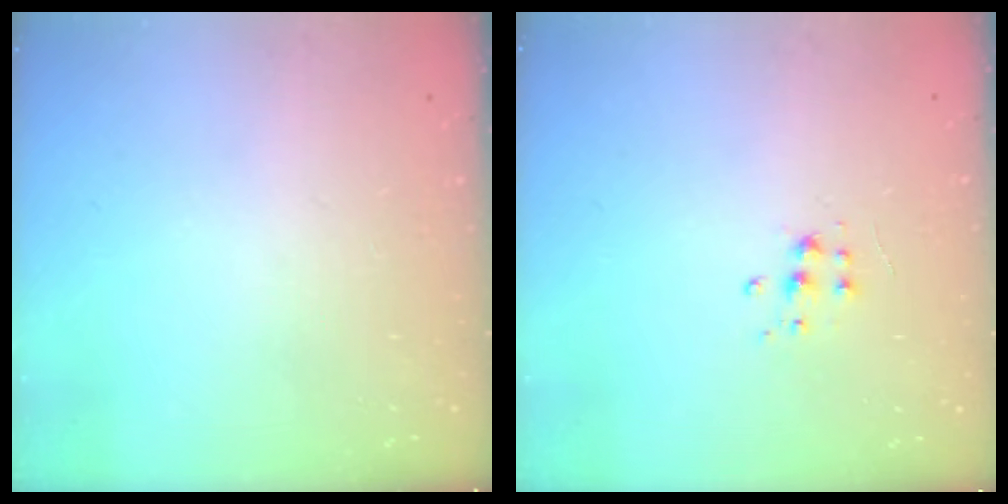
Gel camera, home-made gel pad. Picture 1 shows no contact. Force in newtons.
{"total": 4.6, "press": 4.6, "slide": 0.5}